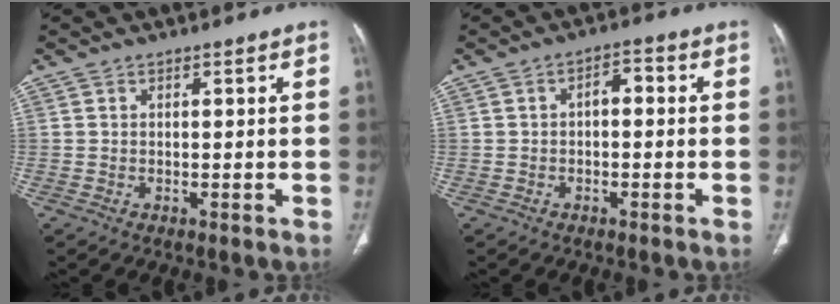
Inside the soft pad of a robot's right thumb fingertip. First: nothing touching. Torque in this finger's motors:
{"motor_torque": [0.03, 1.04, 0.62, -0.02, -0.05]}